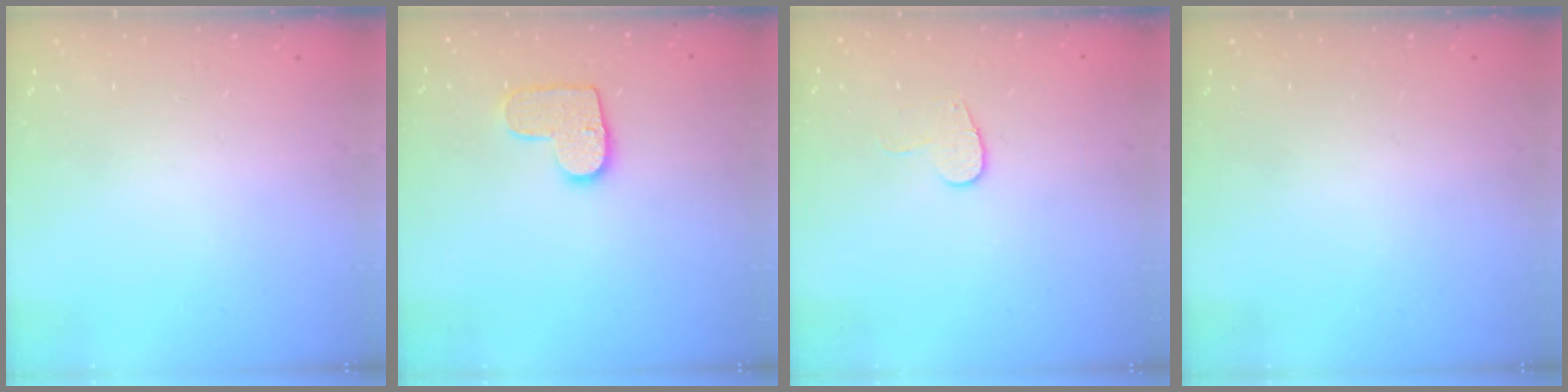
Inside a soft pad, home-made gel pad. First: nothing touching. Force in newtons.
{"total": 10.0, "press": 10.0, "slide": 0.5}
{"total": 7.7, "press": 7.6, "slide": 0.5}
{"total": 0.0}